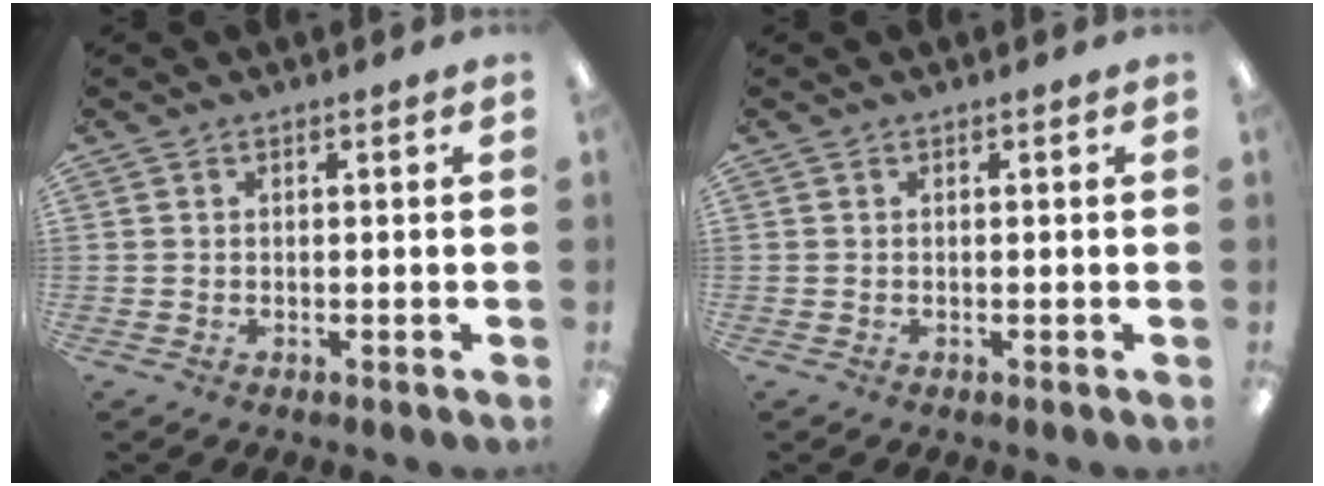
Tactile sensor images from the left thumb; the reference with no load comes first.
{"total": 0.0}